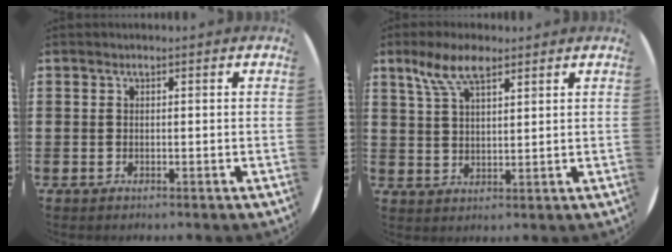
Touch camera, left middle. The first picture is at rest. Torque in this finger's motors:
{"motor_torque": [1.09, -1.04, 0.15, 0.06]}